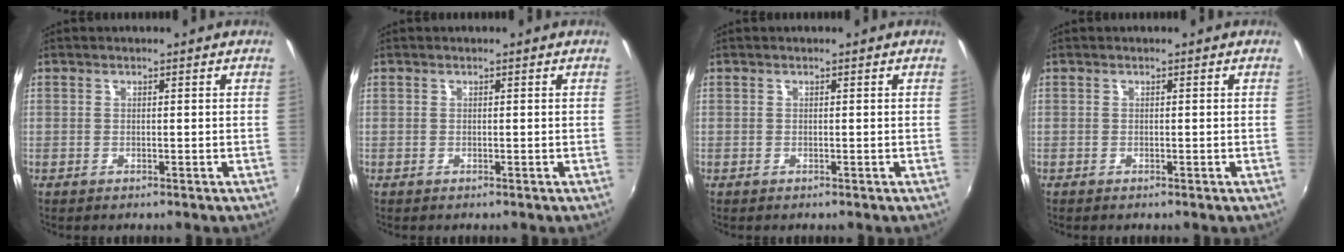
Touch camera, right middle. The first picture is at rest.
{"total": 0.0}
{"total": 0.0}
{"total": 0.0}